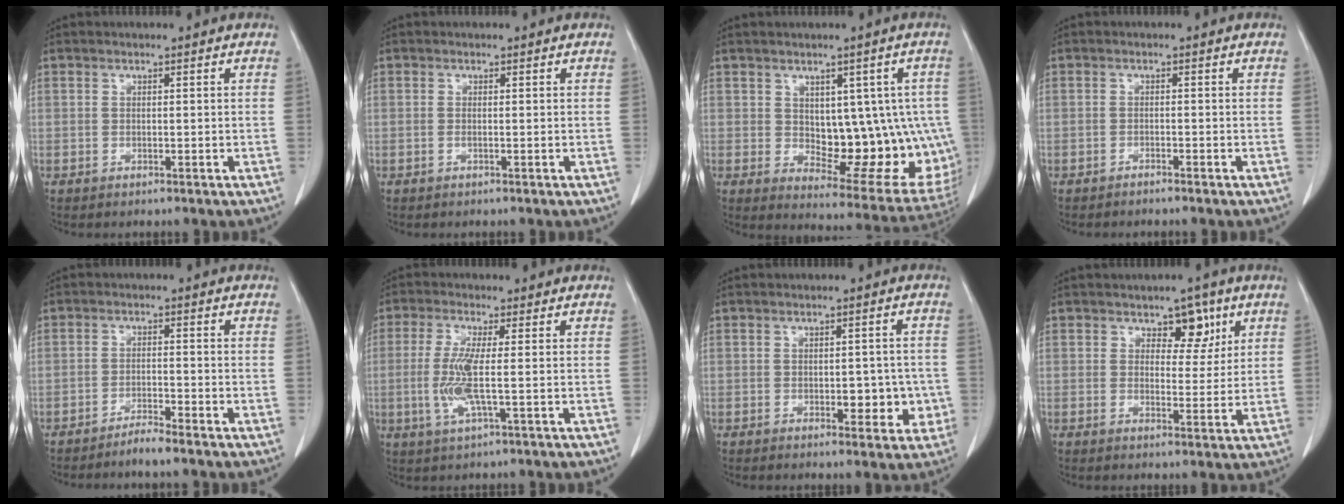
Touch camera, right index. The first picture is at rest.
{"total": 0.0}
{"total": 15.6, "force": [-0.1, 8.3, 13.2], "torque": [-0.130, 0.009, 0.026]}
{"total": 1.4, "force": [-1.2, -0.1, 0.6], "torque": [-0.010, 0.001, -0.016]}
{"total": 2.8, "force": [-2.5, -0.3, 1.3], "torque": [-0.026, -0.004, -0.049]}
{"total": 6.1, "force": [-0.6, 0.6, 6.0], "torque": [-0.136, -0.007, -0.012]}
{"total": 5.1, "force": [-1.0, 2.7, 4.2], "torque": [-0.036, 0.006, -0.005]}
{"total": 5.1, "force": [2.8, 3.0, 3.0], "torque": [-0.029, 0.002, 0.040]}